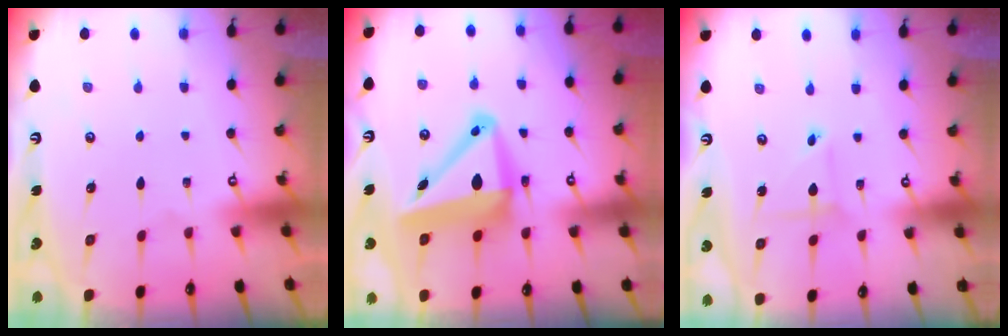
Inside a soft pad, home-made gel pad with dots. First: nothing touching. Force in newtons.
{"total": 12.0, "press": 11.7, "slide": 2.5}
{"total": 2.2, "press": 2.2, "slide": 0.1}